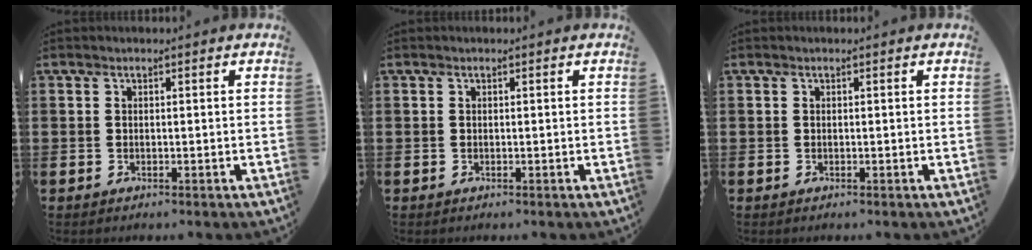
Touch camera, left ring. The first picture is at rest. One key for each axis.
{"total": 0.0}
{"total": 0.0}